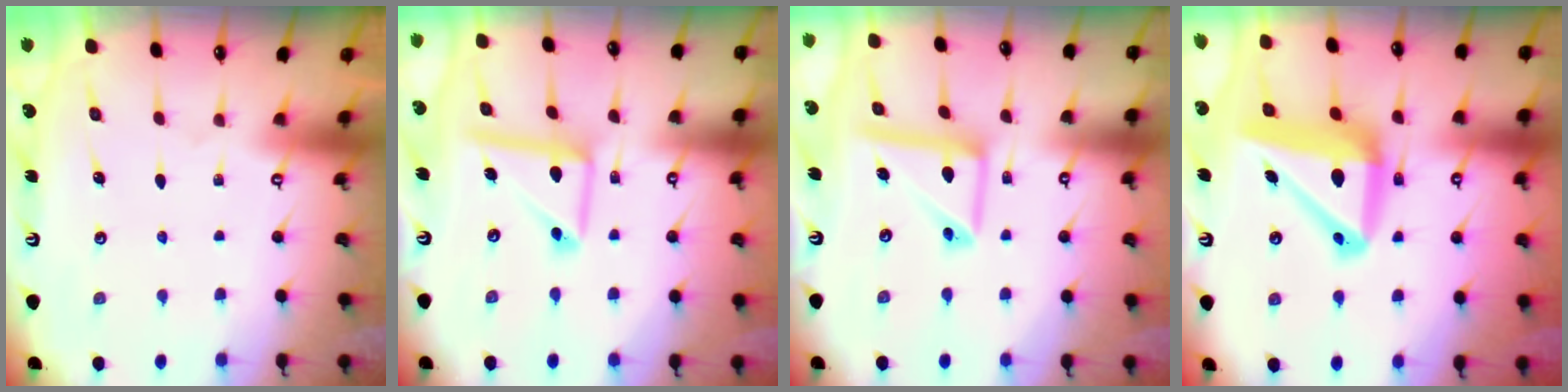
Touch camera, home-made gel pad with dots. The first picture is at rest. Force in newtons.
{"total": 13.1, "press": 13.0, "slide": 1.3}
{"total": 12.4, "press": 12.4, "slide": 1.3}
{"total": 15.2, "press": 15.1, "slide": 1.4}